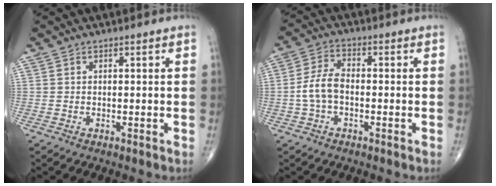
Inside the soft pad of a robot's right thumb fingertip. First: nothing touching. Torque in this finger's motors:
{"motor_torque": [0.10, -0.03, 0.59, -0.08, 0.03]}